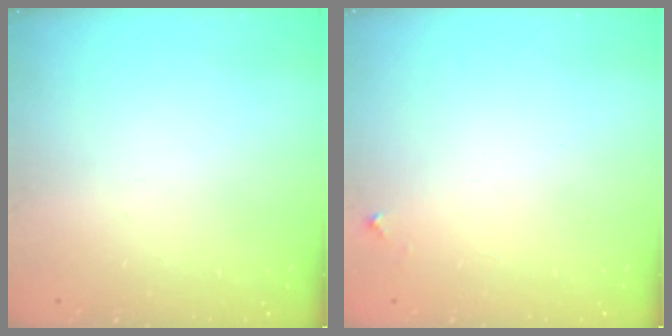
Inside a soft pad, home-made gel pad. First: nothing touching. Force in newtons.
{"total": 3.5, "press": 3.5, "slide": 0.3}